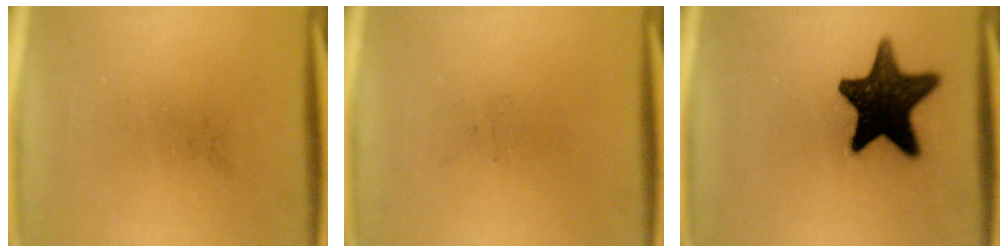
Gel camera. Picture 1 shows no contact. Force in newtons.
{"total": 0.0}
{"total": 16.0}